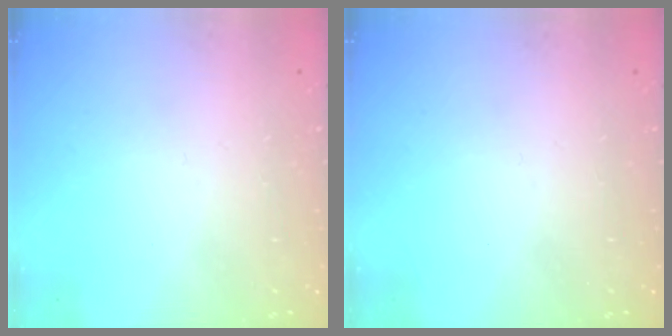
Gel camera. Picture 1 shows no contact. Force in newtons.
{"total": 0.0}